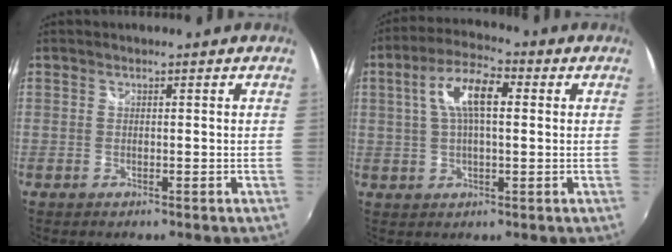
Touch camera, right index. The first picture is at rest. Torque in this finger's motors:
{"motor_torque": [0.26, -0.02, 0.60, 0.13]}